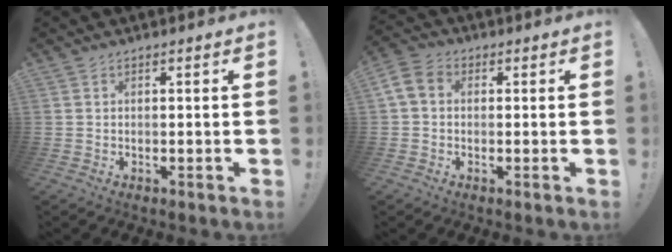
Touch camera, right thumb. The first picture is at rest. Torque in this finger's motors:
{"motor_torque": [0.06, 0.20, 0.88, -0.39, 0.31]}